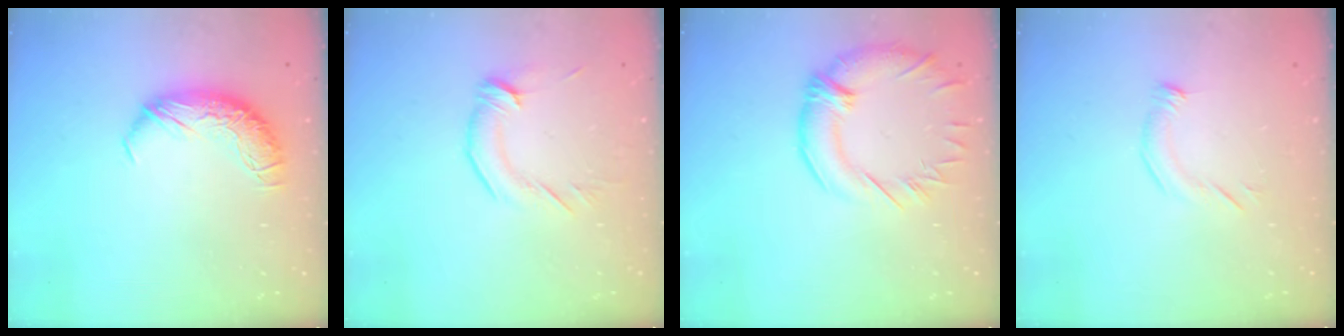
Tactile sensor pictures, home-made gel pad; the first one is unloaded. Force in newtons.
{"total": 2.1, "press": 2.1, "slide": 0.5}
{"total": 4.3, "press": 3.5, "slide": 2.4}
{"total": 5.9, "press": 5.9, "slide": 0.2}